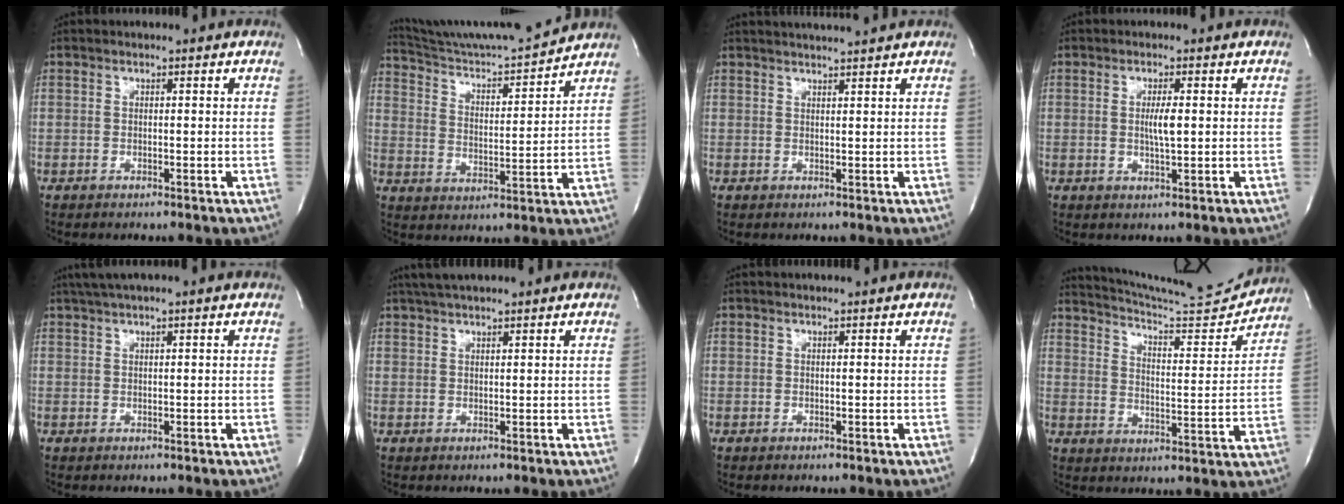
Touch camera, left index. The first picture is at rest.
{"total": 14.9, "force": [14.3, -0.8, 3.9], "torque": [-0.074, -0.028, 0.228]}
{"total": 4.6, "force": [4.3, -0.9, 1.4], "torque": [-0.018, 0.006, 0.056]}
{"total": 2.8, "force": [-0.1, 0.2, 2.8], "torque": [-0.052, -0.012, -0.003]}
{"total": 3.8, "force": [2.7, -0.1, 2.6], "torque": [-0.048, 0.018, 0.049]}
{"total": 4.9, "force": [4.1, 0.4, 2.6], "torque": [-0.042, 0.021, 0.071]}
{"total": 0.9, "force": [0.8, -0.1, 0.3], "torque": [-0.004, 0.002, 0.011]}
{"total": 15.7, "force": [15.4, -0.4, 3.1], "torque": [-0.060, -0.061, 0.214]}